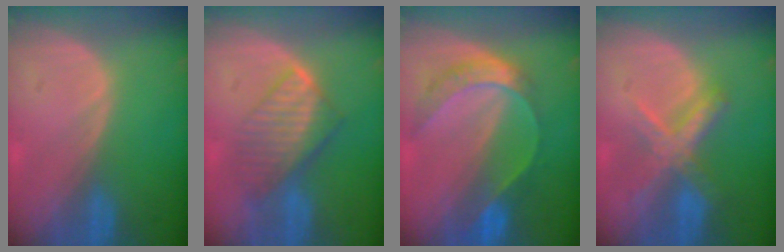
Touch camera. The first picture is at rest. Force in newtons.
{"total": 7.5, "press": 6.8, "slide": 3.1}
{"total": 7.7, "press": 6.5, "slide": 4.2}
{"total": 7.2, "press": 6.1, "slide": 3.9}